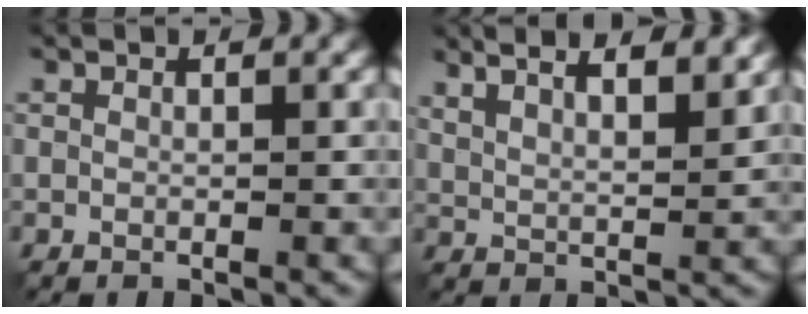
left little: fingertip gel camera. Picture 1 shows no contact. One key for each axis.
{"total": 10.2, "fx": 6.8, "fy": 3.6, "fz": 6.6, "tx": -0.087, "ty": 0.031, "tz": 0.076}